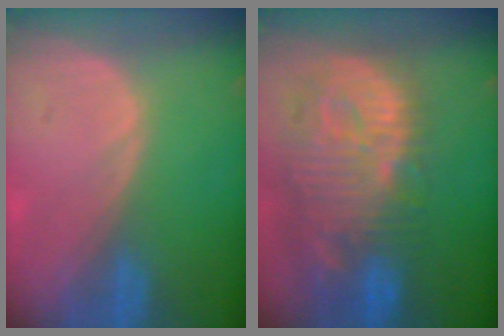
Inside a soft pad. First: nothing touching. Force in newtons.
{"total": 13.6, "press": 11.8, "slide": 6.7}